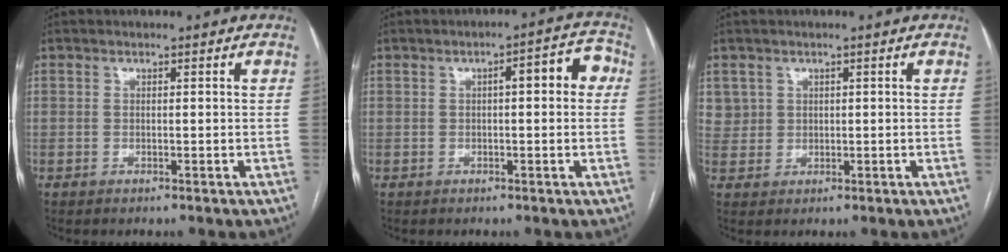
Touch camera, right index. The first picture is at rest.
{"total": 5.5, "force": [0.8, 1.5, 5.2], "torque": [-0.066, 0.027, 0.006]}
{"total": 2.8, "force": [1.2, 2.5, -0.2], "torque": [0.020, 0.008, 0.020]}